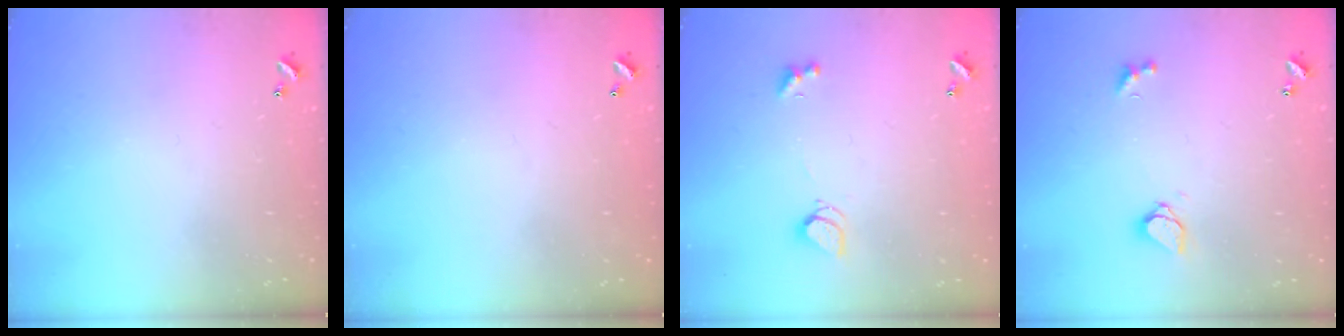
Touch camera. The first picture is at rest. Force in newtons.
{"total": 2.8, "press": 2.8, "slide": 0.1}
{"total": 2.5, "press": 2.5, "slide": 0.6}
{"total": 1.6, "press": 1.5, "slide": 0.5}